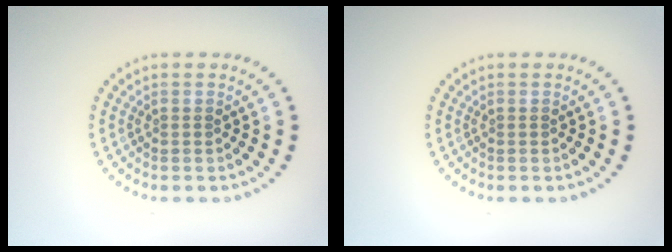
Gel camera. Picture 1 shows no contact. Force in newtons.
{"total": 0.0}